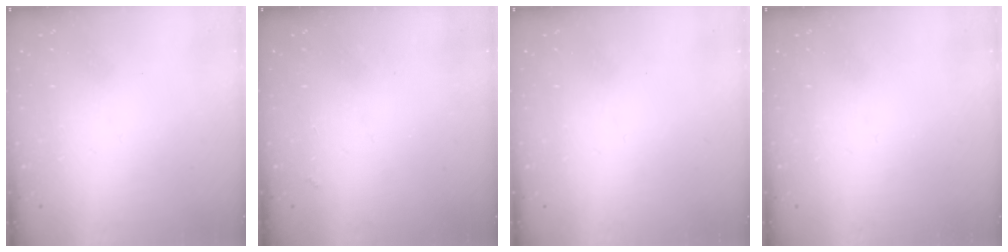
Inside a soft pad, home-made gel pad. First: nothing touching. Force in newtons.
{"total": 1.4, "press": 1.3, "slide": 0.4}
{"total": 0.0}
{"total": 0.0}